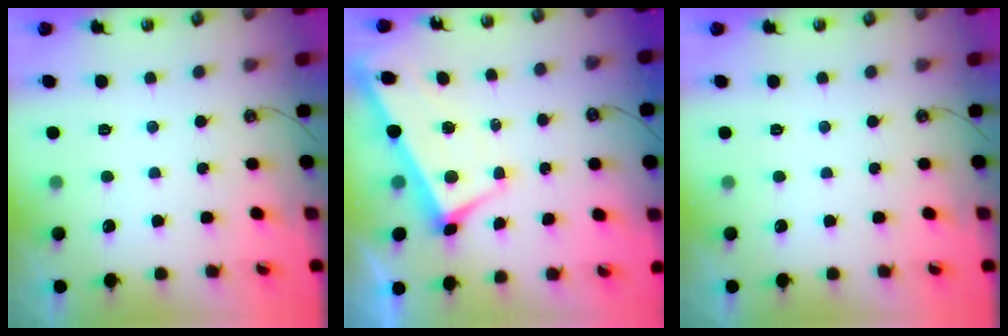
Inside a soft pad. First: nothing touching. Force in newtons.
{"total": 2.7, "press": 2.5, "slide": 0.9}
{"total": 0.0}